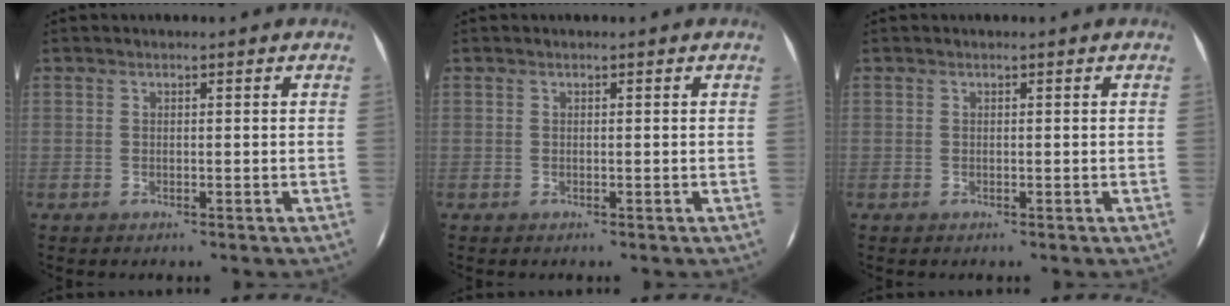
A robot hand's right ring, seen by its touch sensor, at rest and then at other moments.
{"total": 0.0}
{"total": 0.0}